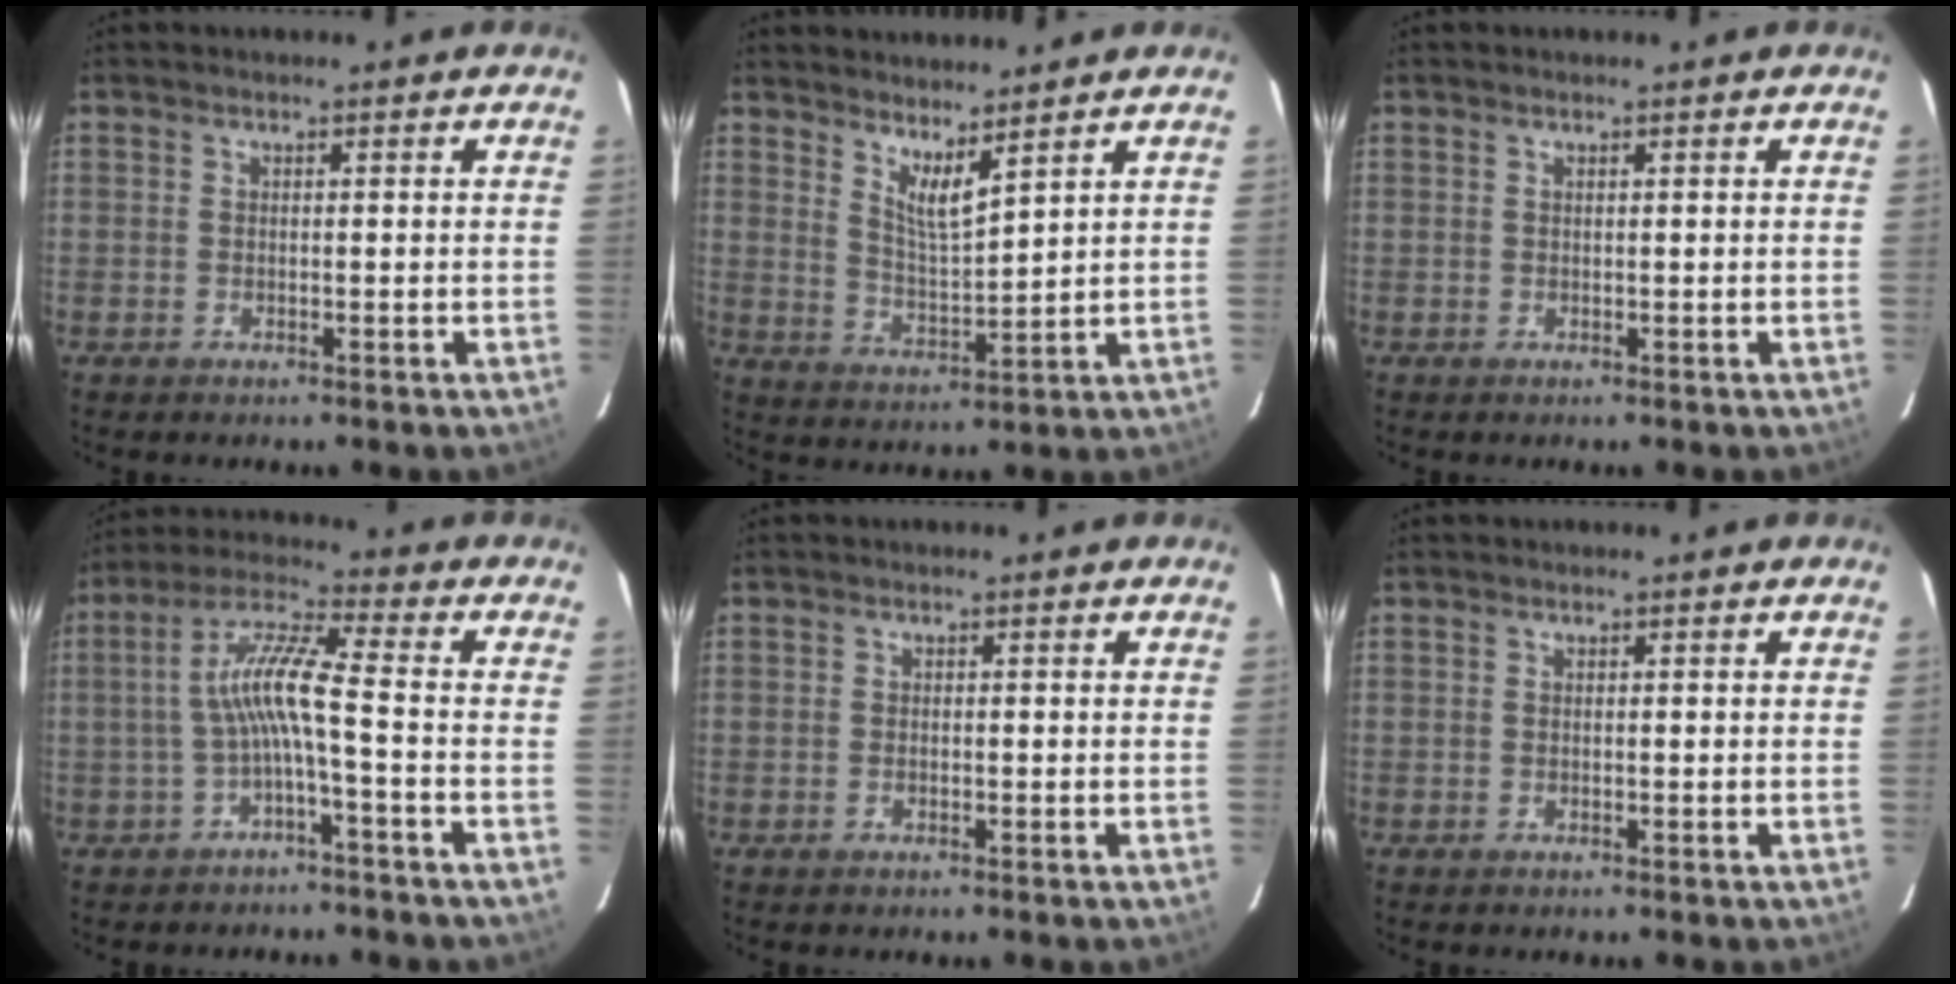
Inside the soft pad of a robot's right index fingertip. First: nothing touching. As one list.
[{"total": 5.8, "force": [4.7, 0.5, 3.5], "torque": [-0.062, -0.012, 0.083]}, {"total": 0.0}, {"total": 7.6, "force": [-2.1, -0.1, 7.3], "torque": [-0.164, 0.016, -0.037]}, {"total": 0.7, "force": [-0.3, 0.4, 0.4], "torque": [-0.007, 0.000, -0.005]}, {"total": 0.0}]